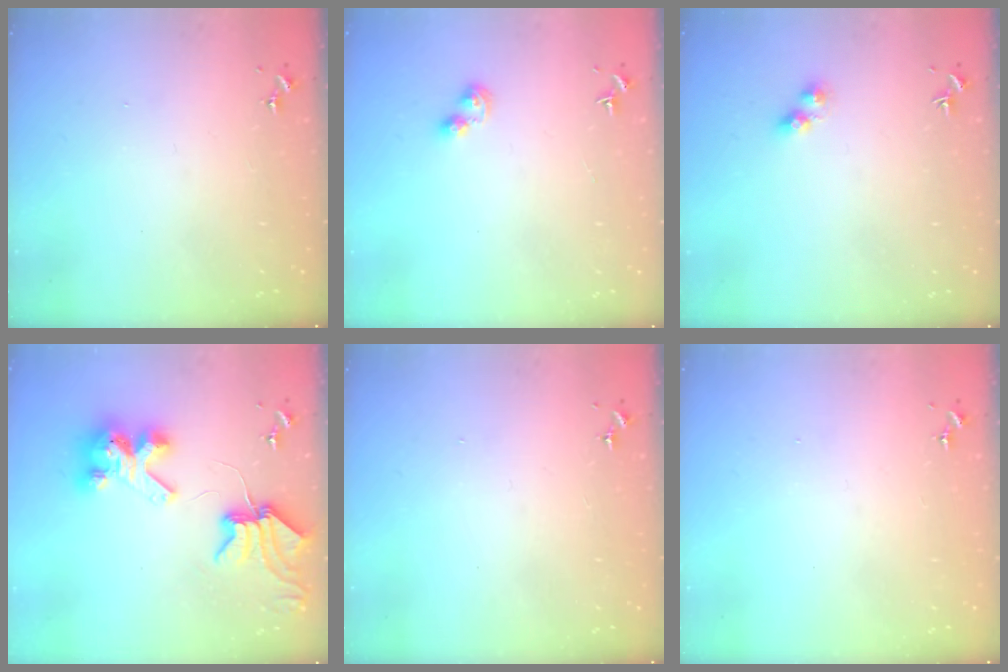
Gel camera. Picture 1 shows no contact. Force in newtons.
{"total": 3.4, "press": 3.4, "slide": 0.4}
{"total": 4.0, "press": 4.0, "slide": 0.5}
{"total": 11.2, "press": 11.1, "slide": 1.4}
{"total": 0.0}
{"total": 0.0}